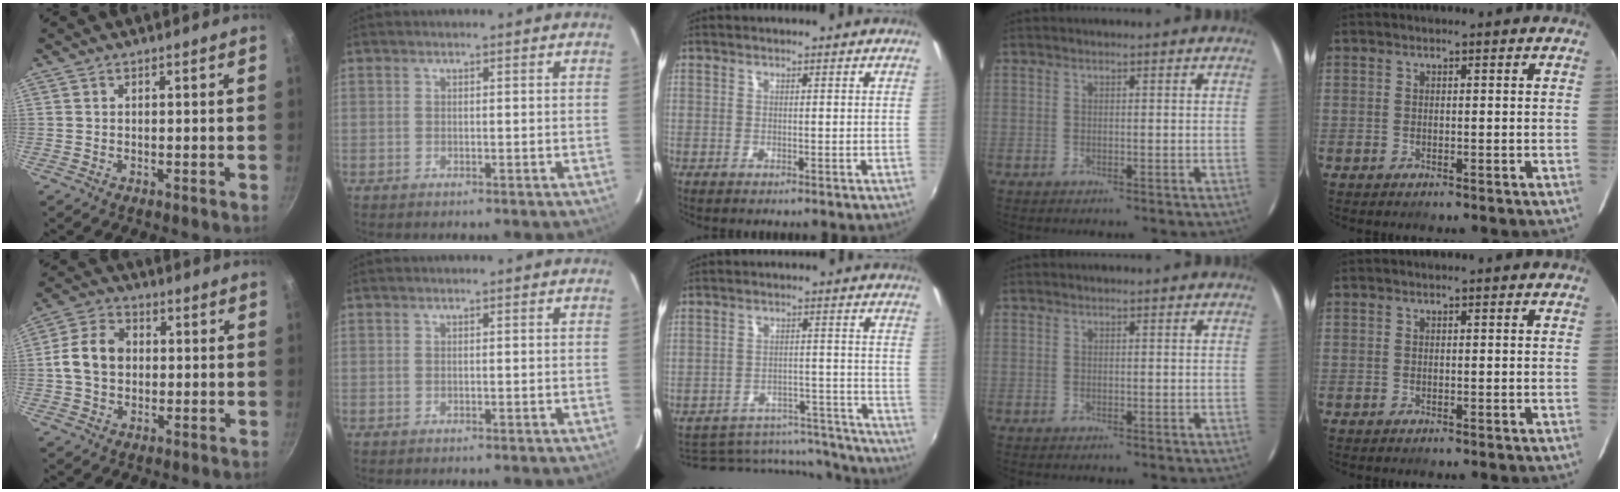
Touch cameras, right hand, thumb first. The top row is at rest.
{"thumb": {"total": 9.2, "force": [0.3, 7.1, 5.9], "torque": [-0.092, 0.018, -0.008]}, "middle": {"total": 15.7, "force": [-13.9, 6.4, 3.6], "torque": [-0.074, 0.040, -0.163]}}